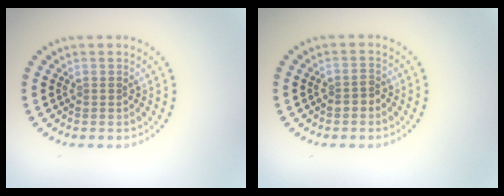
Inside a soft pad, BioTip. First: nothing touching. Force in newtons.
{"total": 1.4, "press": 1.2, "slide": 0.6}